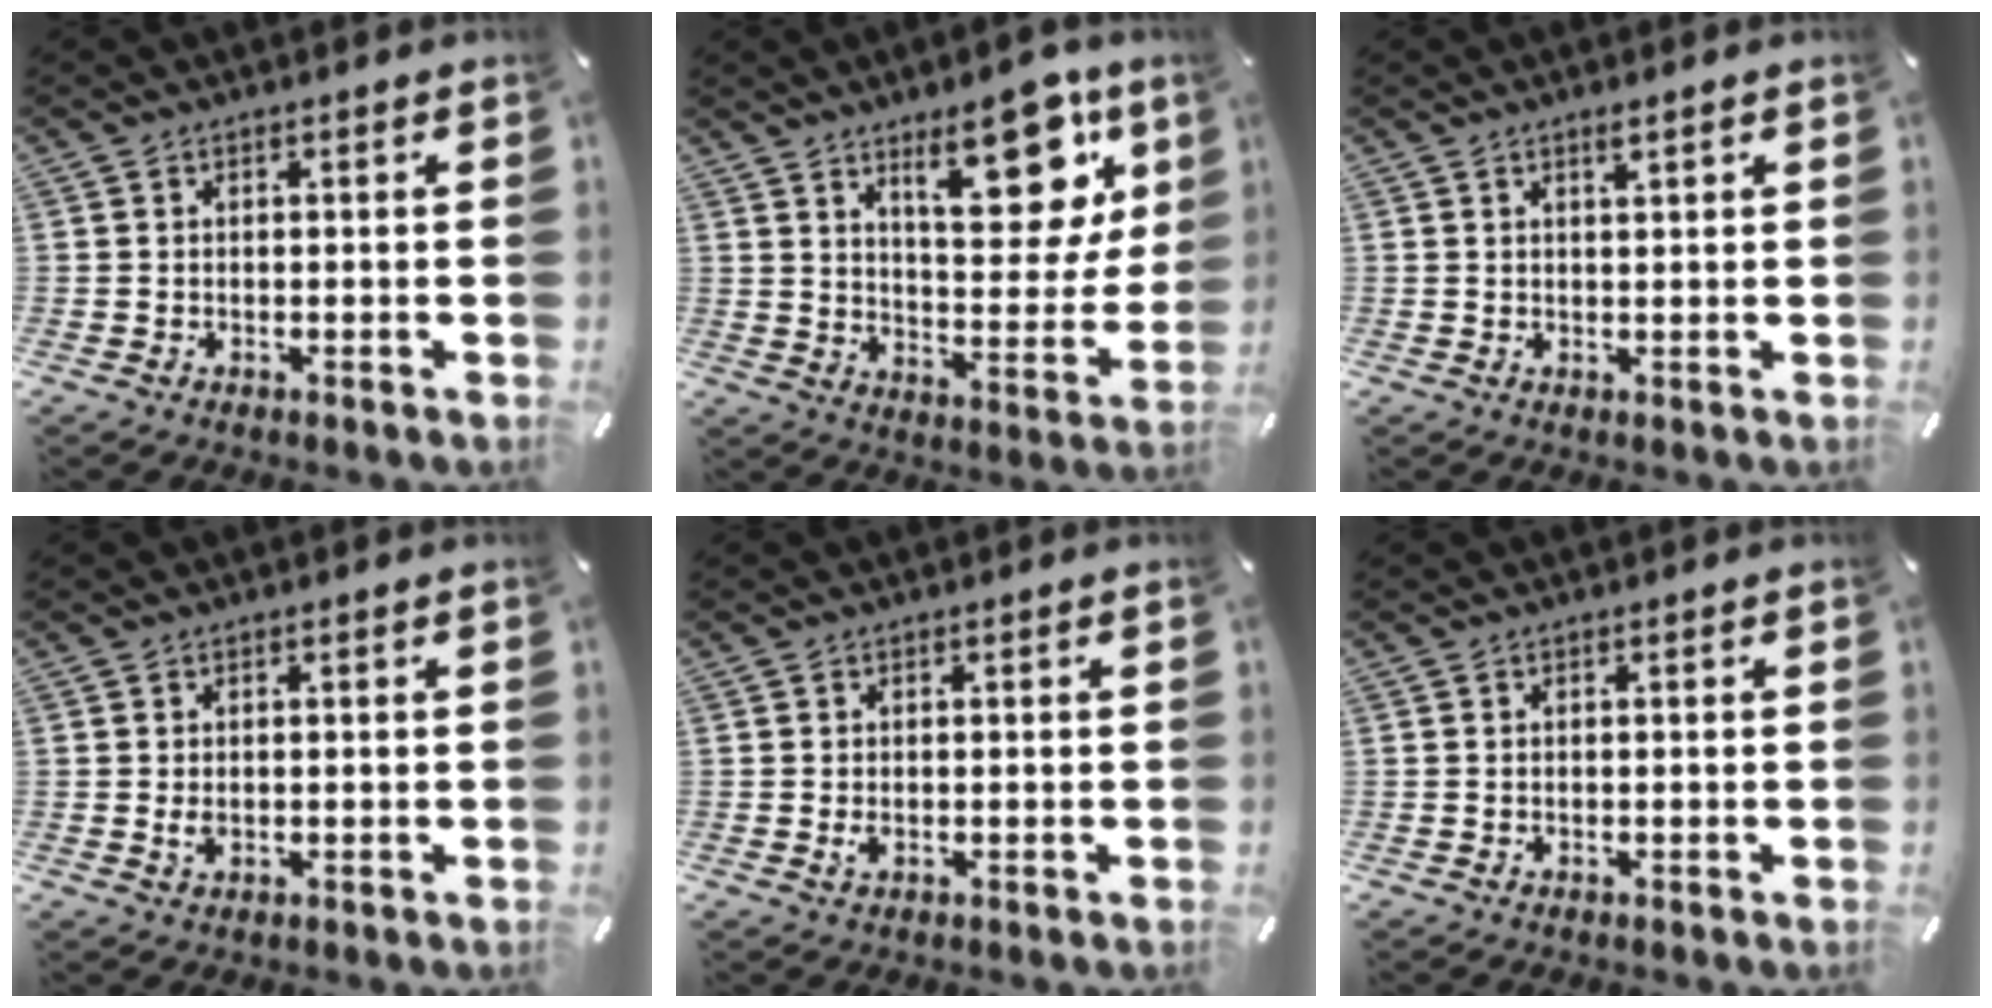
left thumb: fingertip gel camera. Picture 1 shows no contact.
{"total": 19.5, "force": [11.2, 8.6, 13.4], "torque": [-0.161, -0.070, 0.175]}
{"total": 1.7, "force": [1.2, 0.1, 1.2], "torque": [-0.025, -0.002, 0.022]}
{"total": 1.5, "force": [0.1, 0.9, 1.2], "torque": [-0.032, 0.000, -0.002]}
{"total": 1.4, "force": [0.0, 0.6, 1.3], "torque": [-0.032, -0.003, -0.003]}
{"total": 0.0}